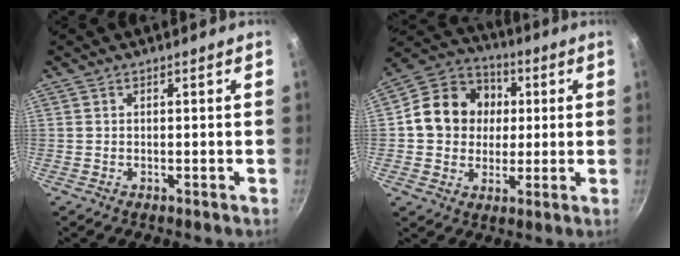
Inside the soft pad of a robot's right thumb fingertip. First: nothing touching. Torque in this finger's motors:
{"motor_torque": [0.00, 0.21, 0.74, -0.64, 0.09]}